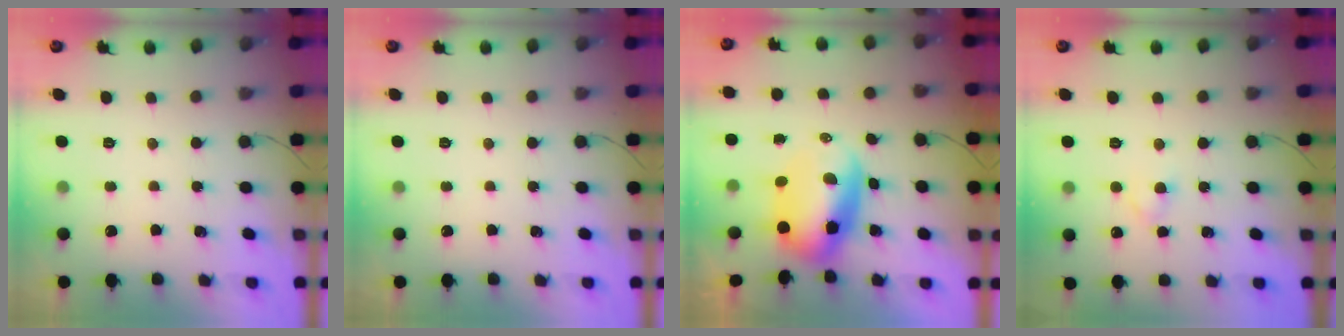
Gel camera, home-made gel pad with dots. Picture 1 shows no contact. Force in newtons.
{"total": 0.0}
{"total": 8.7, "press": 8.4, "slide": 2.2}
{"total": 3.0, "press": 2.7, "slide": 1.2}